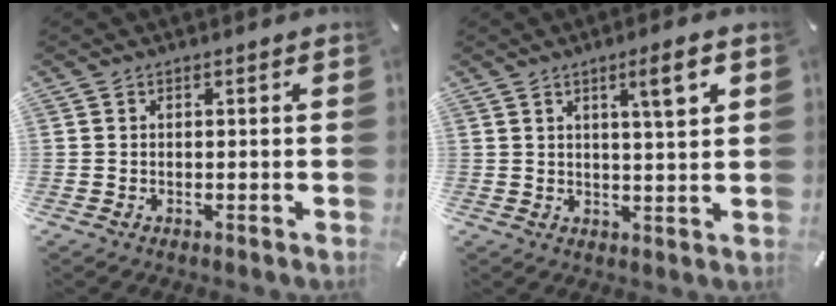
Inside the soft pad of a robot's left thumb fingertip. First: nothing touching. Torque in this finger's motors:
{"motor_torque": [1.15, 1.16, 0.53, -0.50, 0.03]}